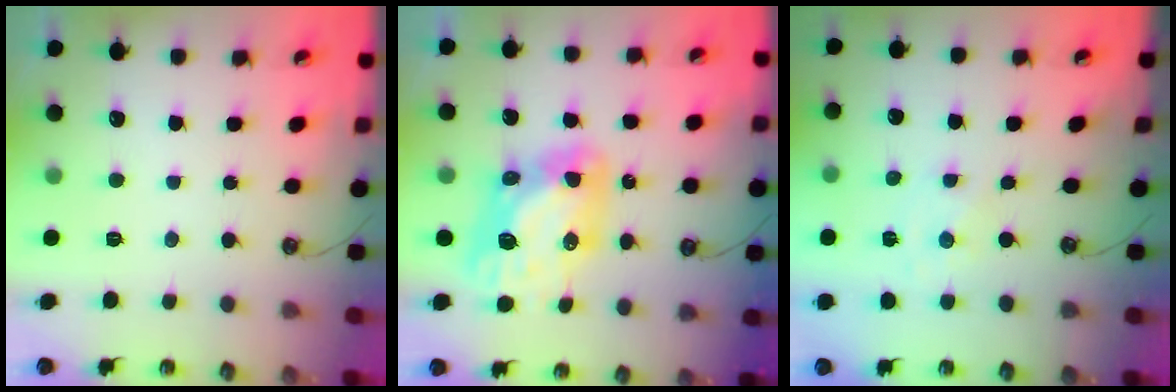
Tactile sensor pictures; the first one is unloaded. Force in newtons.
{"total": 12.0, "press": 11.9, "slide": 1.5}
{"total": 0.0}